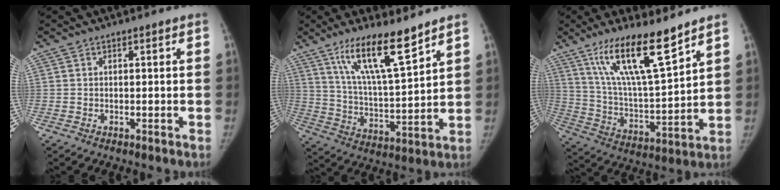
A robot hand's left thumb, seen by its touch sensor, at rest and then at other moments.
{"total": 14.5, "force": [9.8, 2.7, 10.3], "torque": [-0.172, -0.062, 0.188]}
{"total": 17.2, "force": [11.5, 3.2, 12.3], "torque": [-0.204, -0.066, 0.221]}